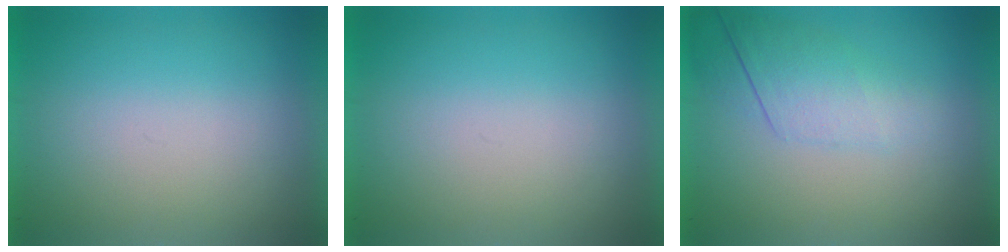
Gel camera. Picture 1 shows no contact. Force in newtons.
{"total": 0.0}
{"total": 2.3}